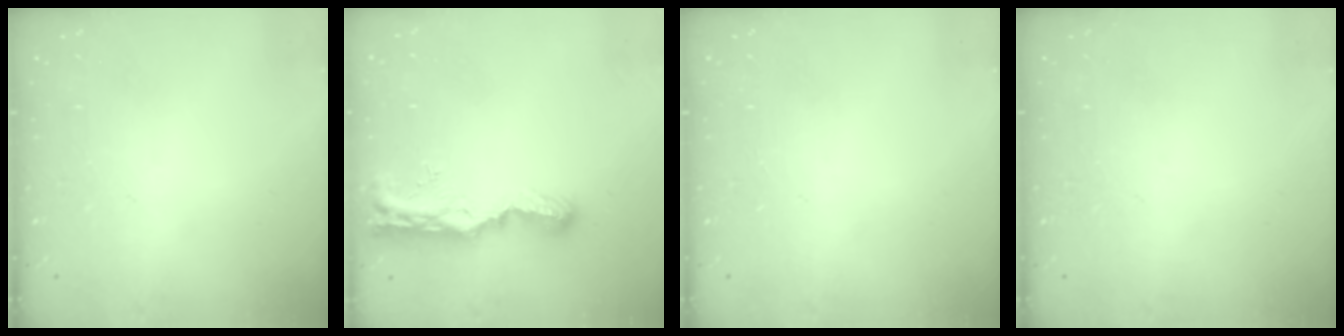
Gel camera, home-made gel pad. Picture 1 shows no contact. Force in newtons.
{"total": 8.6, "press": 8.5, "slide": 1.0}
{"total": 0.0}
{"total": 0.0}